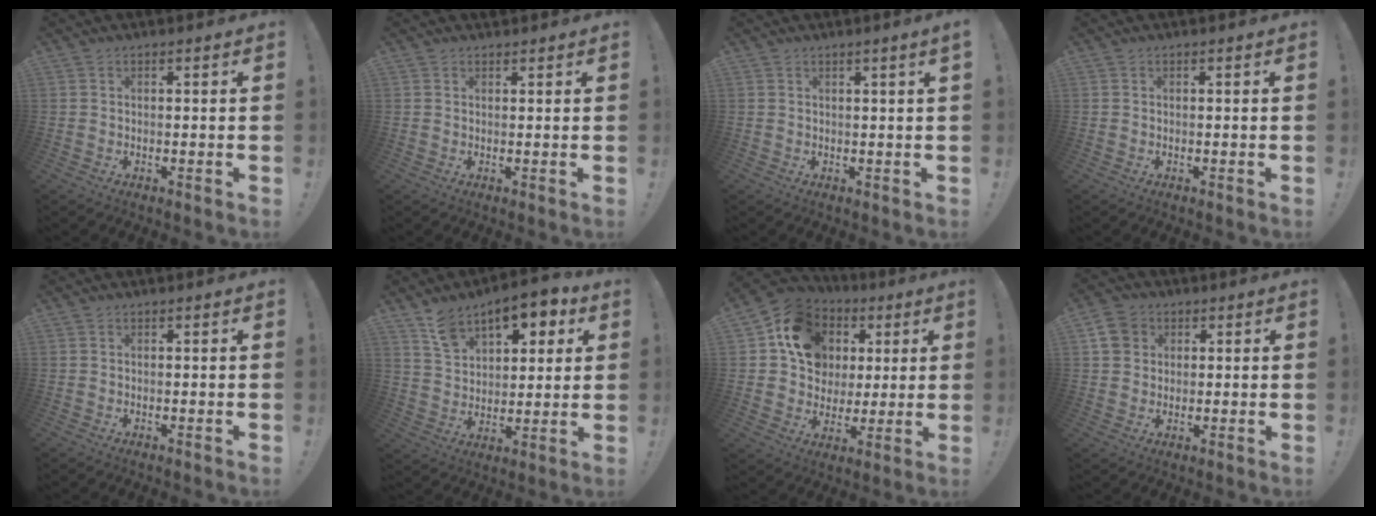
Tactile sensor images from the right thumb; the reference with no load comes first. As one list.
[{"total": 0.9, "force": [0.9, 0.3, 0.0], "torque": [0.007, -0.005, 0.017]}, {"total": 2.0, "force": [0.9, -0.4, 1.7], "torque": [-0.028, -0.004, 0.014]}, {"total": 0.0}, {"total": 0.0}, {"total": 13.8, "force": [9.0, 7.2, 7.5], "torque": [-0.114, -0.053, 0.159]}, {"total": 16.7, "force": [5.3, 14.0, 7.5], "torque": [-0.104, -0.012, 0.117]}, {"total": 6.9, "force": [2.5, 6.0, 2.4], "torque": [-0.037, -0.001, 0.053]}]